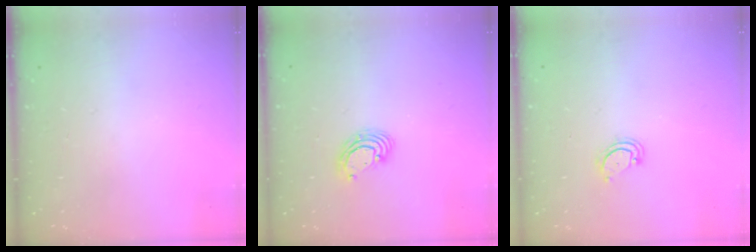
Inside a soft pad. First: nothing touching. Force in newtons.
{"total": 4.2, "press": 4.2, "slide": 0.2}
{"total": 4.1, "press": 4.0, "slide": 0.4}